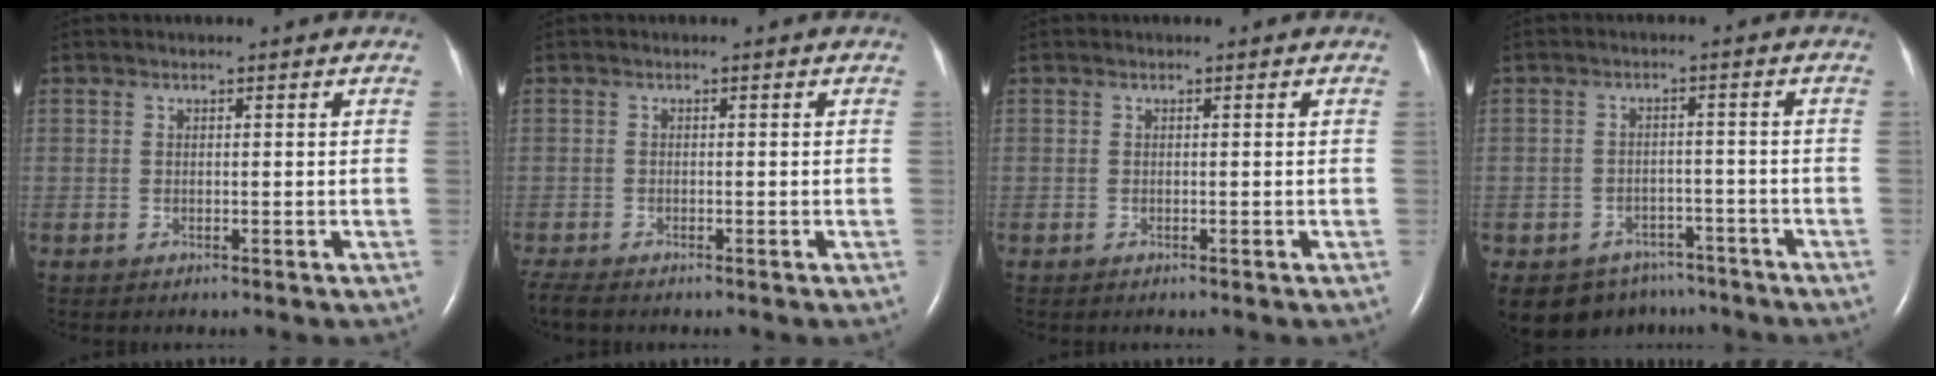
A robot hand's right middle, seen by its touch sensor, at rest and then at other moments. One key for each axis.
{"total": 2.5, "fx": -2.2, "fy": 0.4, "fz": 1.2, "tx": -0.031, "ty": -0.010, "tz": -0.038}
{"total": 0.0}
{"total": 9.1, "fx": -6.8, "fy": 5.9, "fz": 1.4, "tx": -0.026, "ty": 0.014, "tz": -0.085}